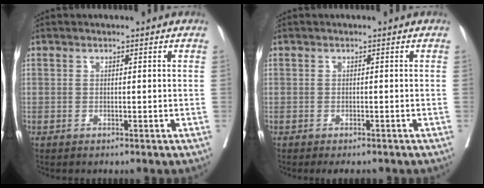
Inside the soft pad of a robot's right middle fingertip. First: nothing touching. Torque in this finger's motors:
{"motor_torque": [0.54, -0.63, 0.05, 0.02]}